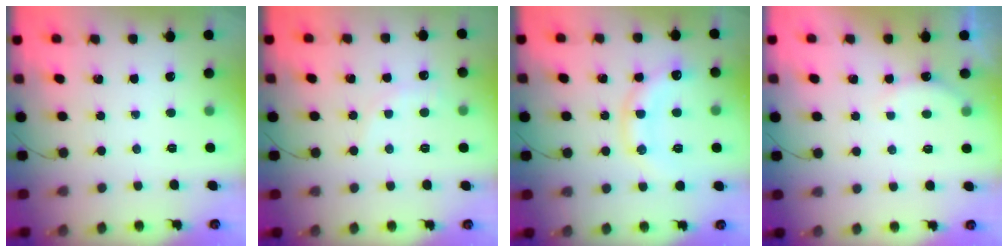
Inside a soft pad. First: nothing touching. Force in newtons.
{"total": 4.6, "press": 4.3, "slide": 1.4}
{"total": 15.2, "press": 15.1, "slide": 0.9}
{"total": 5.7, "press": 5.6, "slide": 1.1}